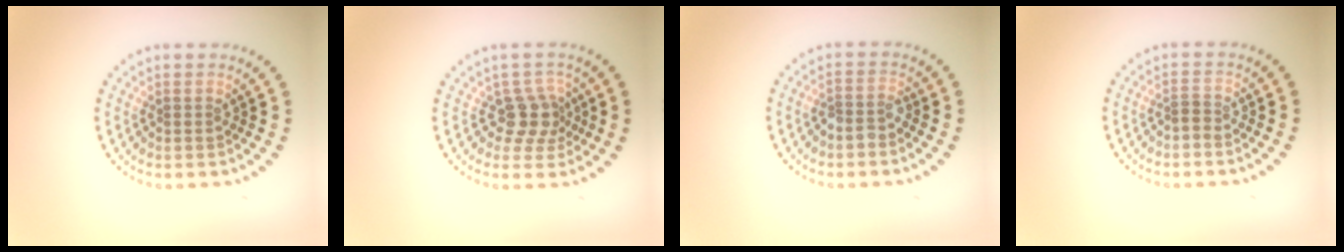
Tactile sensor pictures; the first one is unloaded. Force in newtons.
{"total": 2.7, "press": 2.1, "slide": 1.7}
{"total": 1.6, "press": 1.3, "slide": 0.9}
{"total": 0.7, "press": 0.3, "slide": 0.6}